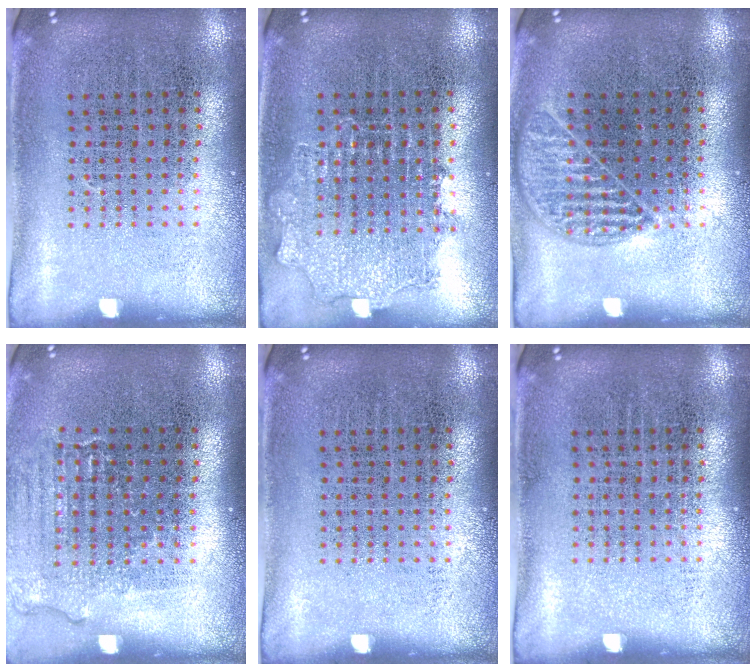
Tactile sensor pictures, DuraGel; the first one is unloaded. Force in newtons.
{"total": 1.0, "press": 1.0, "slide": 0.2}
{"total": 1.1, "press": 1.0, "slide": 0.4}
{"total": 1.0, "press": 1.0, "slide": 0.3}
{"total": 0.0}
{"total": 0.0}